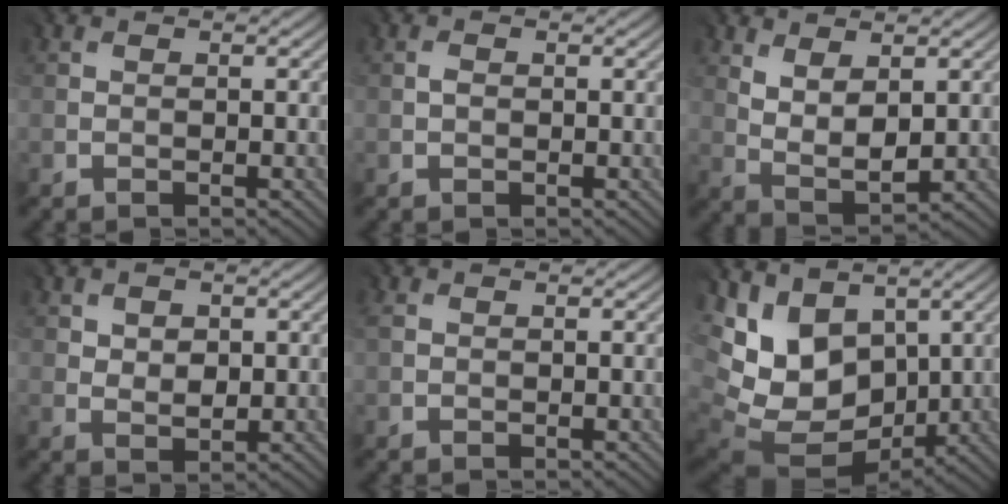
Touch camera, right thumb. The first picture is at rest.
{"total": 0.5, "force": [0.0, 0.5, 0.2], "torque": [-0.003, 0.000, -0.001]}
{"total": 5.0, "force": [2.2, 2.4, 3.8], "torque": [-0.082, -0.007, 0.049]}
{"total": 3.1, "force": [1.4, 2.2, 1.7], "torque": [-0.024, -0.003, 0.023]}
{"total": 0.8, "force": [0.3, 0.6, 0.5], "torque": [-0.013, 0.000, 0.006]}
{"total": 12.2, "force": [2.5, 9.4, 7.4], "torque": [-0.186, -0.016, 0.070]}